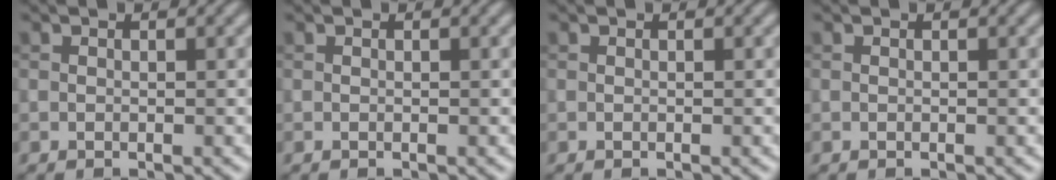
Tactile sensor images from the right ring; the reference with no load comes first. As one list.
[{"total": 0.0}, {"total": 0.0}, {"total": 0.0}]